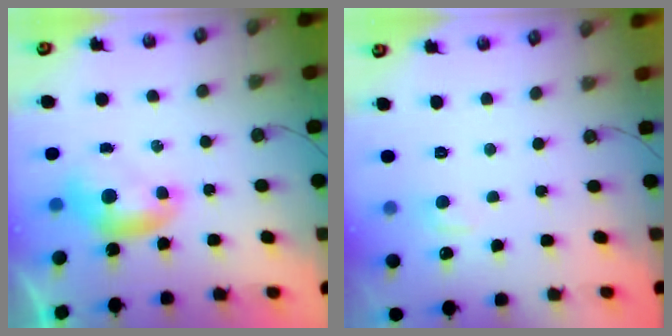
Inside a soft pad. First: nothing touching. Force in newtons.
{"total": 0.8, "press": 0.1, "slide": 0.8}